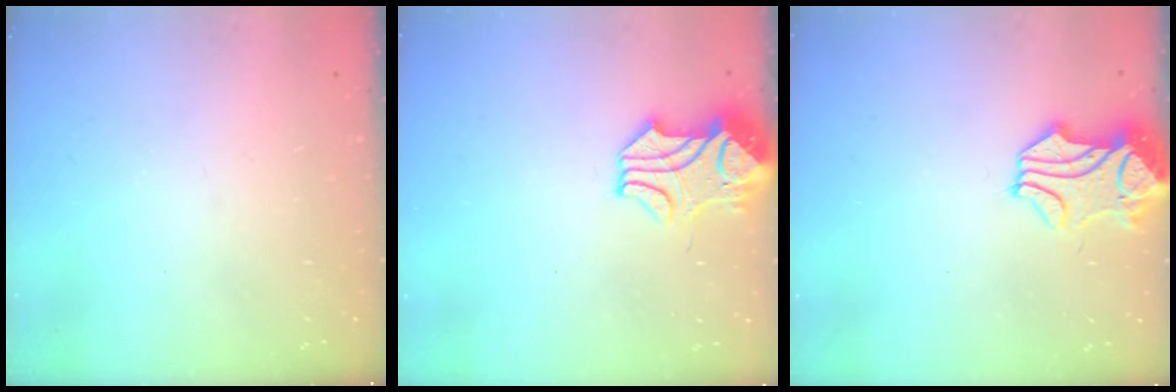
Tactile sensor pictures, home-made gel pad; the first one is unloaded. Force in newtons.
{"total": 3.6, "press": 3.4, "slide": 1.0}
{"total": 2.0, "press": 1.5, "slide": 1.4}